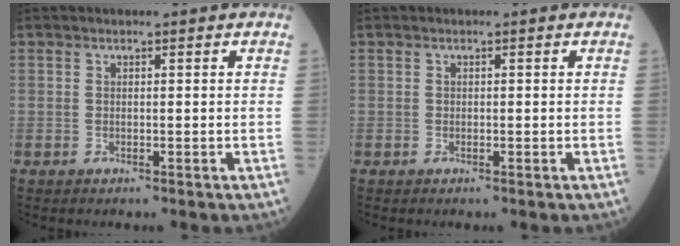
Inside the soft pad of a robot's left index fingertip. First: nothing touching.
{"total": 0.0}